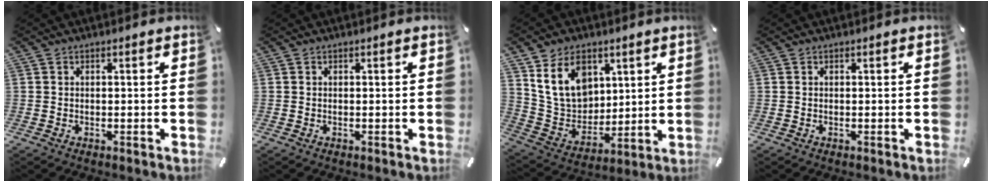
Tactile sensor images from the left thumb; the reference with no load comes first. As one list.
[{"total": 0.0}, {"total": 13.6, "force": [6.3, 10.3, 6.3], "torque": [-0.128, -0.016, 0.126]}, {"total": 0.0}]